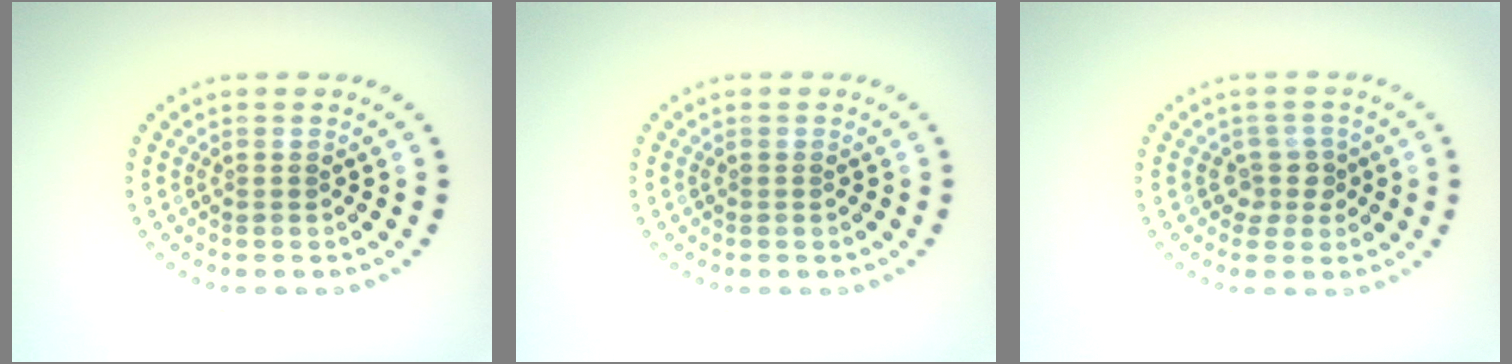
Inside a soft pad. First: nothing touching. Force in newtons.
{"total": 0.0}
{"total": 1.9, "press": 1.5, "slide": 1.2}